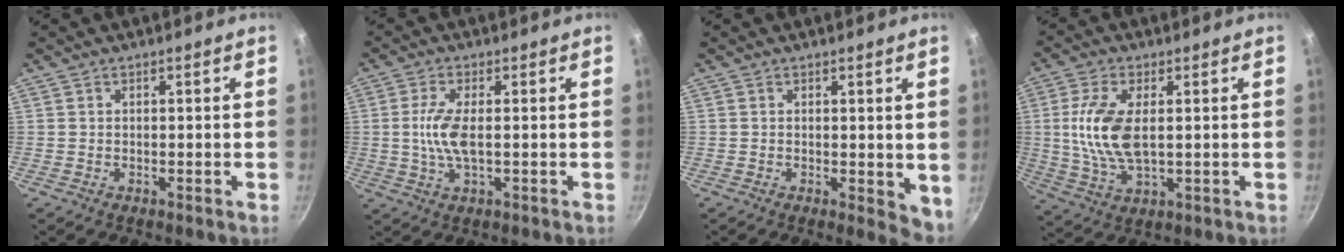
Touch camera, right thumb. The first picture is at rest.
{"total": 6.3, "force": [0.0, 2.1, 5.9], "torque": [-0.132, 0.001, -0.003]}
{"total": 4.4, "force": [0.4, 2.1, 3.9], "torque": [-0.045, -0.010, 0.007]}
{"total": 11.1, "force": [1.1, 5.3, 9.6], "torque": [-0.193, -0.003, 0.023]}